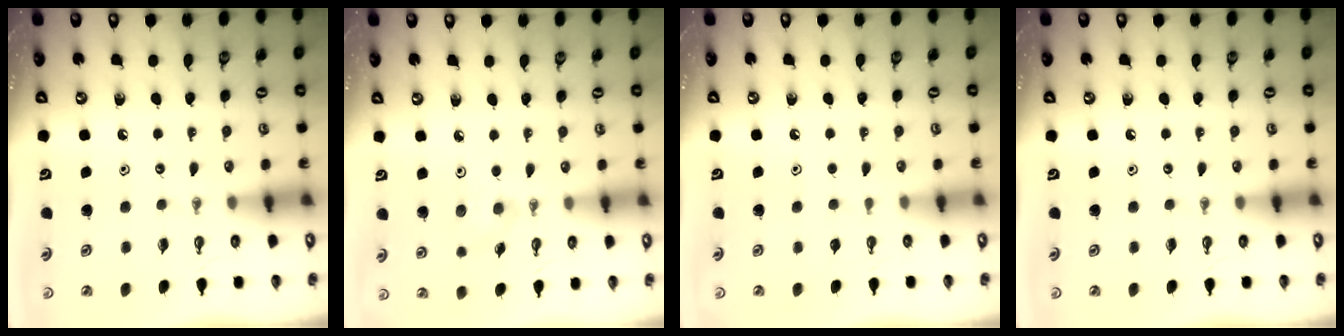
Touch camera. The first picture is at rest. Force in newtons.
{"total": 6.6, "press": 5.5, "slide": 3.7}
{"total": 0.0}
{"total": 0.0}